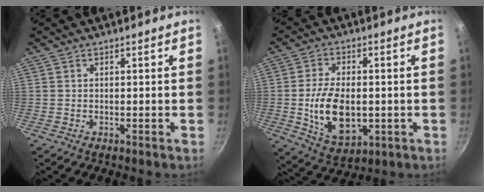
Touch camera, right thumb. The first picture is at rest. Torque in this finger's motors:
{"motor_torque": [-0.32, 0.95, 1.27, -0.05, 0.13]}